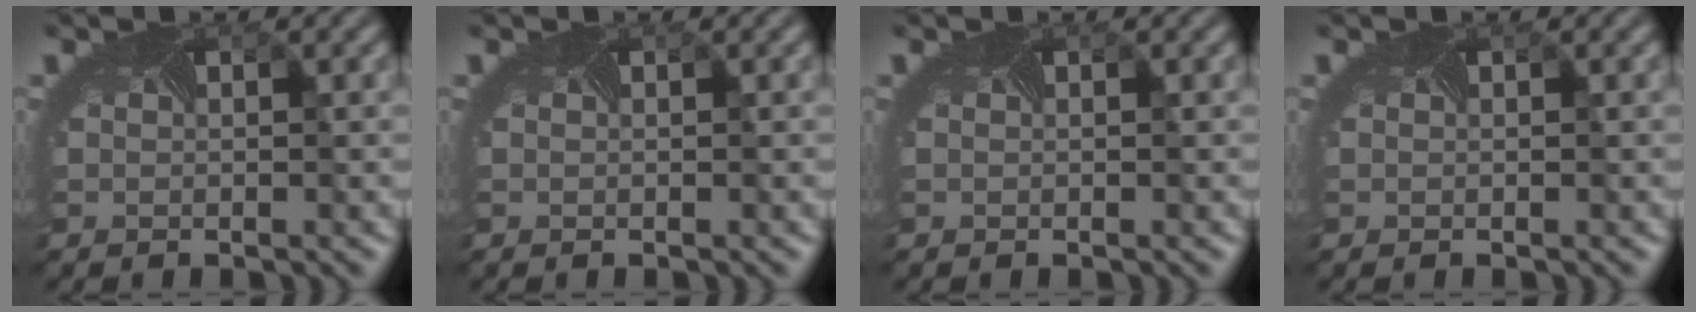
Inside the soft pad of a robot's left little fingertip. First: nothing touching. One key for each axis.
{"total": 0.0}
{"total": 0.0}
{"total": 0.0}